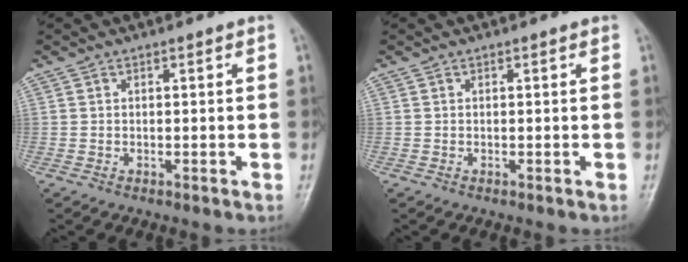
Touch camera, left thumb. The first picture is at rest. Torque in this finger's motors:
{"motor_torque": [0.21, -0.02, 0.12, -0.25, 0.00]}